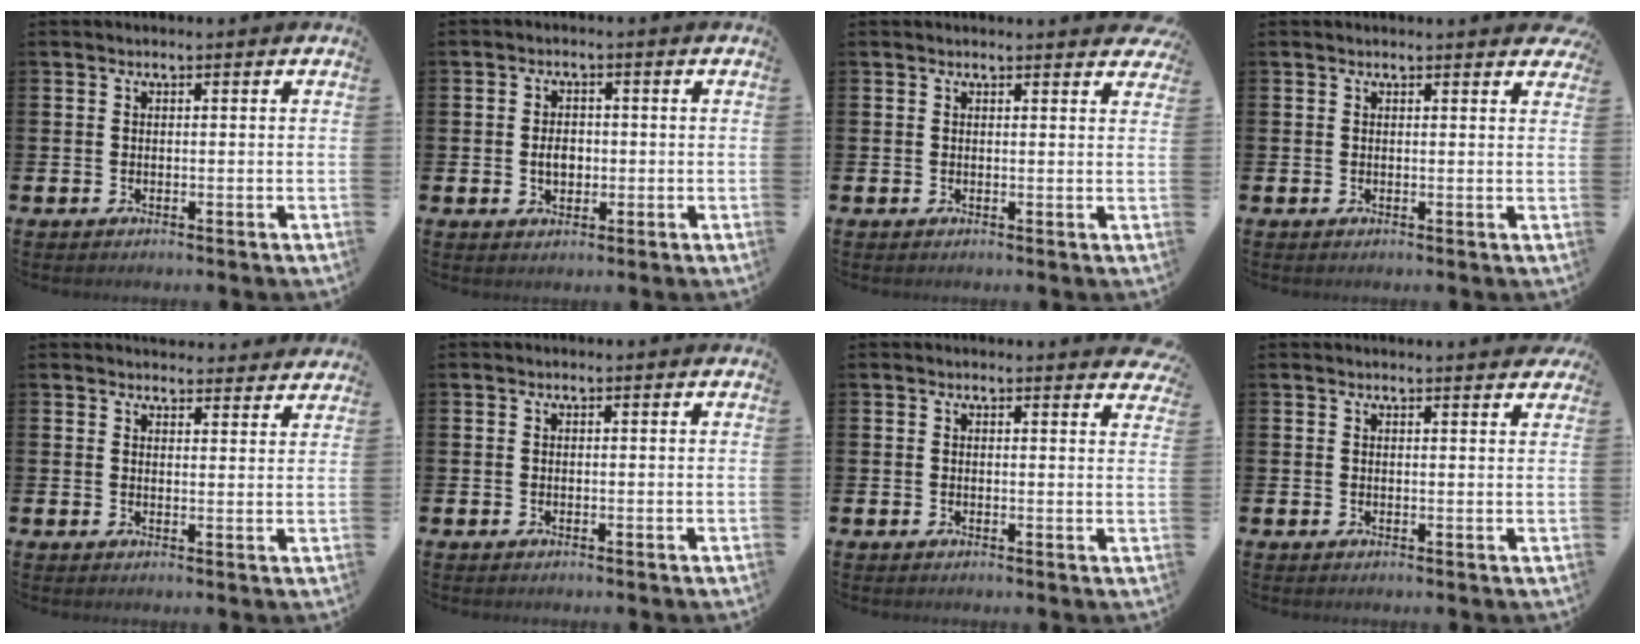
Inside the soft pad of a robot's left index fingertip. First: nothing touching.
{"total": 2.8, "force": [-0.3, 2.1, 1.9], "torque": [-0.020, -0.001, -0.012]}
{"total": 1.1, "force": [1.1, 0.1, -0.1], "torque": [0.013, -0.008, 0.018]}
{"total": 0.8, "force": [0.8, 0.0, 0.1], "torque": [0.012, -0.004, 0.011]}
{"total": 3.2, "force": [3.1, 0.6, -0.4], "torque": [0.013, -0.023, 0.055]}
{"total": 0.0}
{"total": 1.3, "force": [1.3, 0.0, -0.2], "torque": [0.015, -0.011, 0.020]}
{"total": 1.1, "force": [1.1, -0.1, -0.1], "torque": [0.013, -0.010, 0.017]}